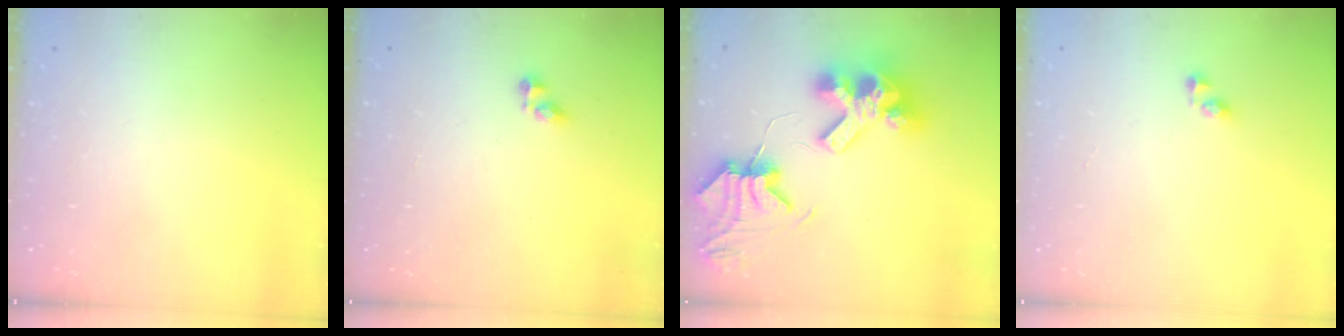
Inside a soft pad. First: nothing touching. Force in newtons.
{"total": 2.8, "press": 2.8, "slide": 0.3}
{"total": 12.4, "press": 12.3, "slide": 1.6}
{"total": 3.4, "press": 3.4, "slide": 0.0}